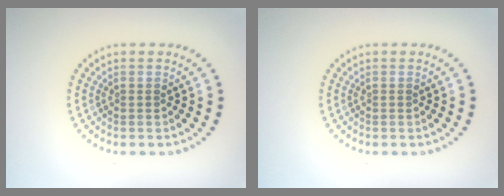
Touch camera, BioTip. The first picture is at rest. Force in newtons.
{"total": 0.0}